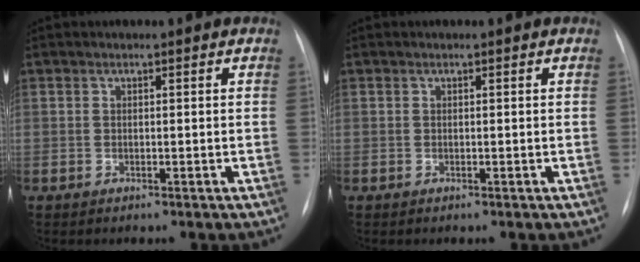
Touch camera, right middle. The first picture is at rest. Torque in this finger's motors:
{"motor_torque": [-0.34, -0.06, -0.03, 0.00]}